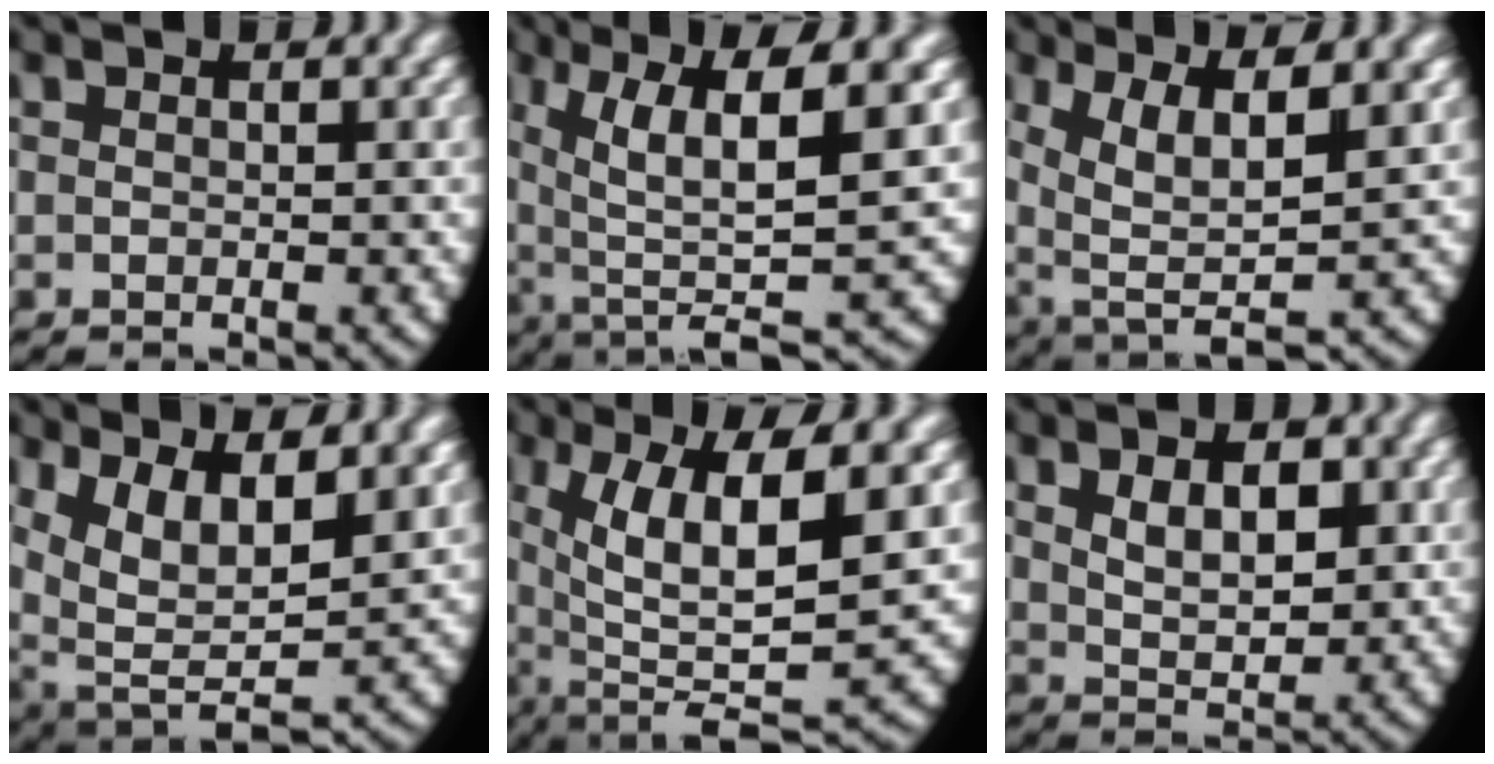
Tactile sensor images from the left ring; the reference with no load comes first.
{"total": 9.7, "force": [1.0, 4.1, 8.7], "torque": [-0.147, -0.014, 0.028]}
{"total": 8.1, "force": [0.2, 4.7, 6.5], "torque": [-0.138, -0.043, 0.031]}
{"total": 11.1, "force": [0.5, 8.2, 7.4], "torque": [-0.182, -0.064, 0.030]}
{"total": 11.7, "force": [-0.5, 5.2, 10.4], "torque": [-0.182, -0.027, 0.015]}
{"total": 5.4, "force": [1.3, 3.2, 4.1], "torque": [-0.060, -0.008, 0.024]}